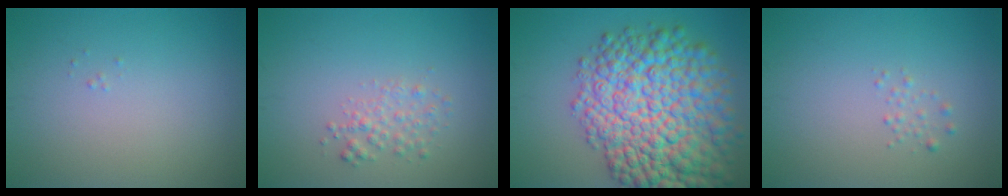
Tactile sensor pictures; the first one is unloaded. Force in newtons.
{"total": 1.7, "press": 1.7, "slide": 0.1}
{"total": 14.1, "press": 14.1, "slide": 0.4}
{"total": 0.8, "press": 0.8, "slide": 0.0}